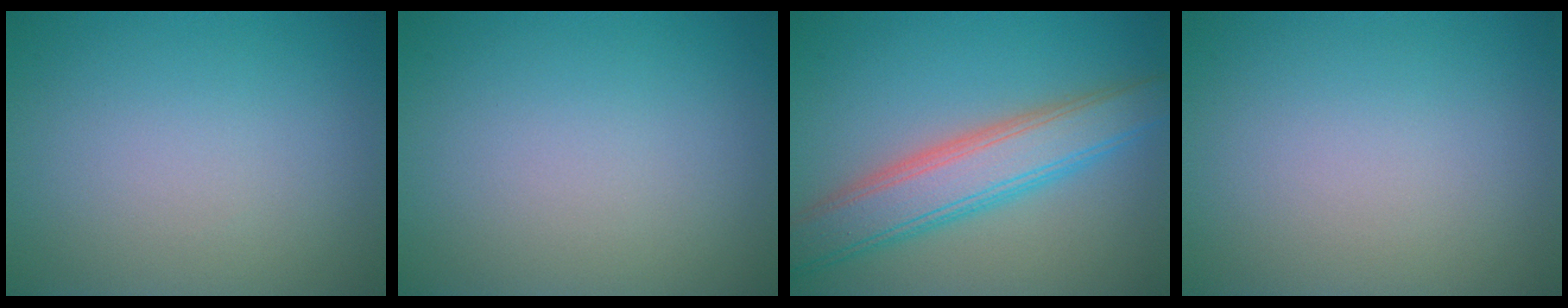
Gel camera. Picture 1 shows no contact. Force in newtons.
{"total": 0.0}
{"total": 6.3, "press": 6.3, "slide": 0.3}
{"total": 0.0}